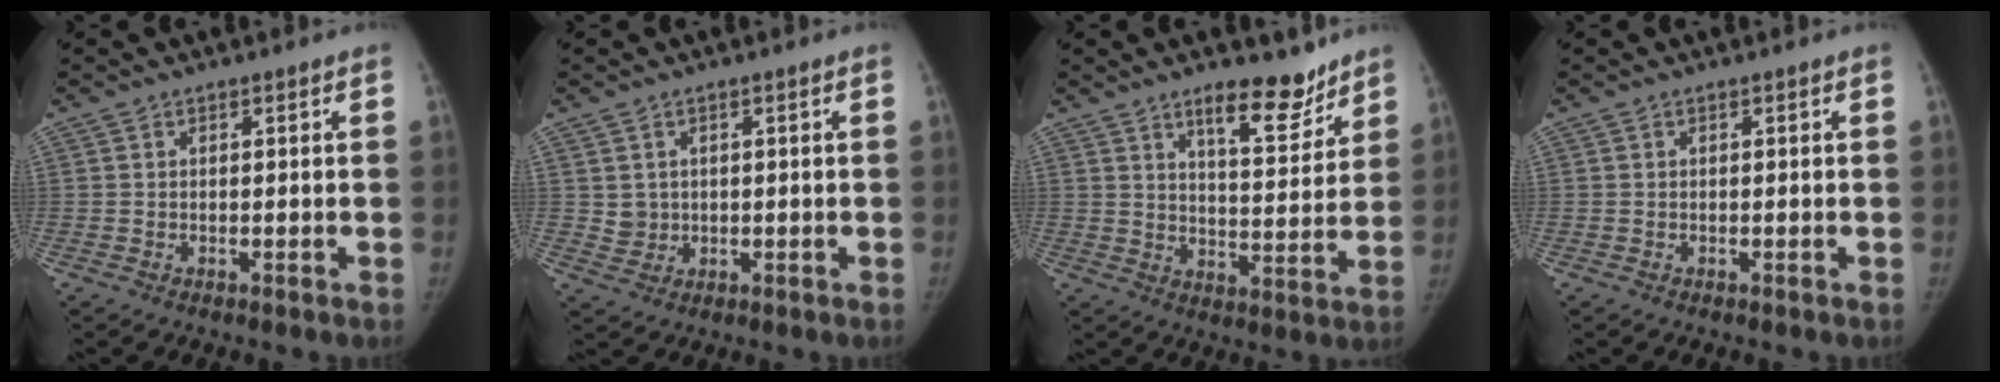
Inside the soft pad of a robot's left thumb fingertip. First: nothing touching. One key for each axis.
{"total": 2.6, "fx": 0.9, "fy": 2.4, "fz": 0.7, "tx": -0.004, "ty": -0.008, "tz": 0.023}
{"total": 10.3, "fx": 7.6, "fy": 3.5, "fz": 6.0, "tx": -0.063, "ty": -0.058, "tz": 0.122}
{"total": 0.0}